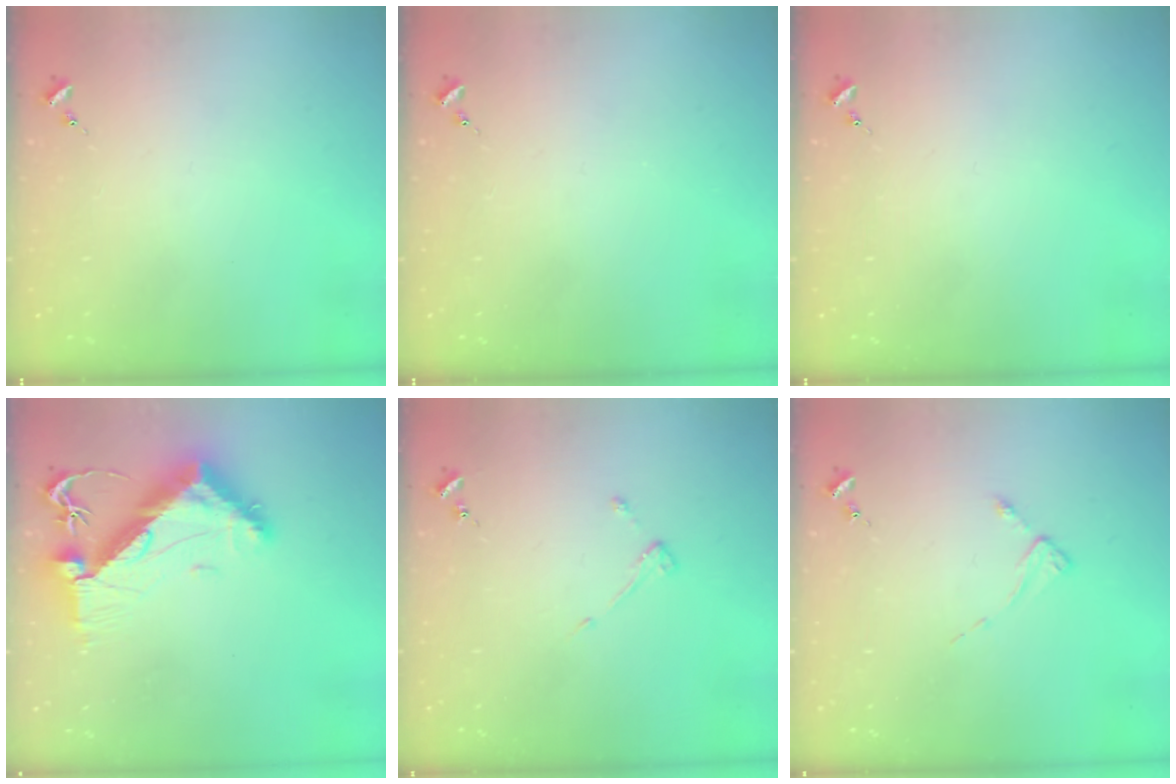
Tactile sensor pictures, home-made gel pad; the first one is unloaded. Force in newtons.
{"total": 0.0}
{"total": 0.0}
{"total": 12.1, "press": 12.0, "slide": 1.7}
{"total": 2.9, "press": 2.9, "slide": 0.5}
{"total": 2.6, "press": 2.6, "slide": 0.3}